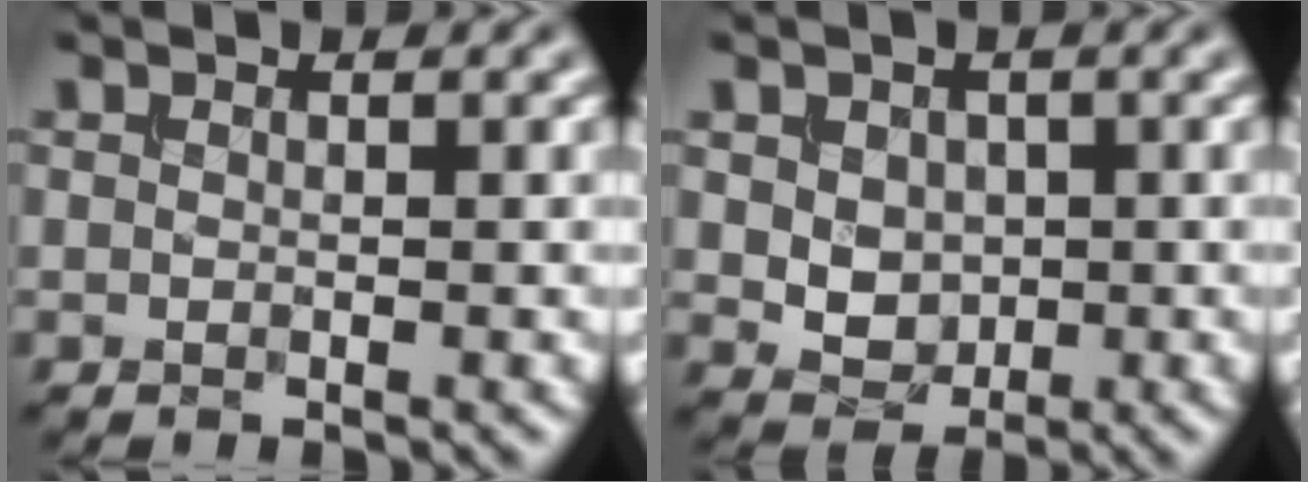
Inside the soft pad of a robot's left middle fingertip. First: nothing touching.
{"total": 3.0, "force": [0.3, 2.4, 1.7], "torque": [-0.038, -0.006, 0.011]}